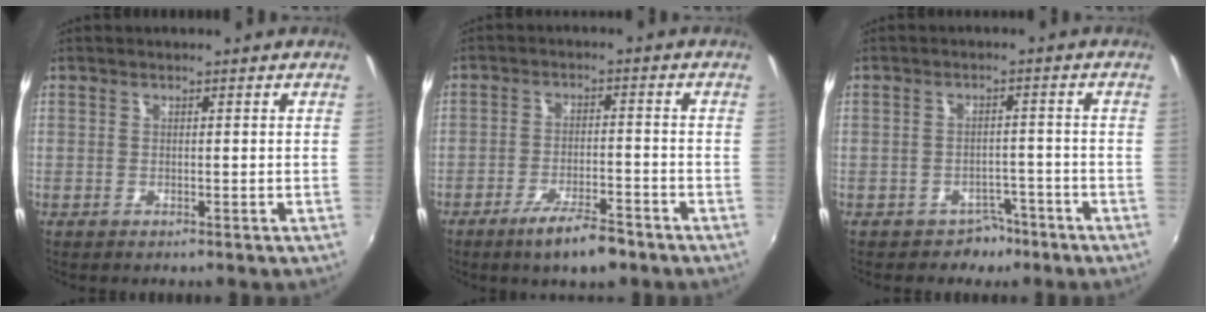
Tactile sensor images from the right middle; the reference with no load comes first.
{"total": 7.6, "force": [-5.5, 1.7, 5.0], "torque": [-0.103, -0.005, -0.087]}
{"total": 3.8, "force": [-2.8, 2.5, 0.5], "torque": [-0.009, 0.015, -0.035]}